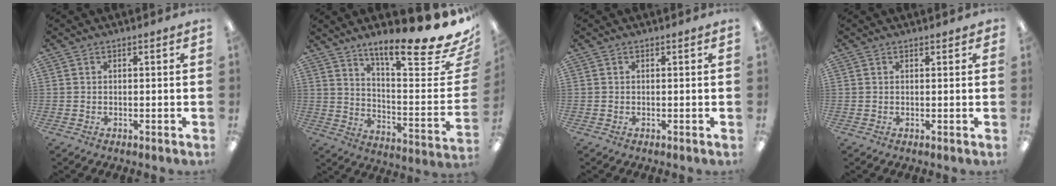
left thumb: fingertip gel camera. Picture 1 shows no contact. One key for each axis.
{"total": 18.6, "fx": 14.2, "fy": 2.4, "fz": 11.8, "tx": -0.170, "ty": -0.123, "tz": 0.221}
{"total": 0.0}
{"total": 0.6, "fx": 0.5, "fy": 0.2, "fz": 0.2, "tx": 0.003, "ty": -0.003, "tz": 0.008}